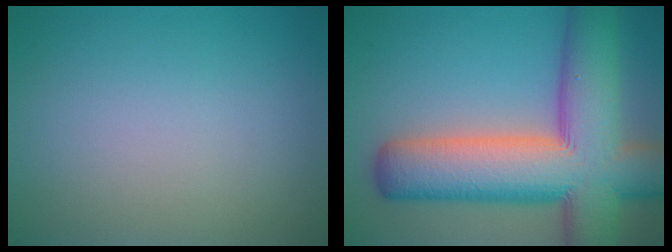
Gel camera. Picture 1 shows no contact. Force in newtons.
{"total": 14.6, "press": 14.6, "slide": 0.7}